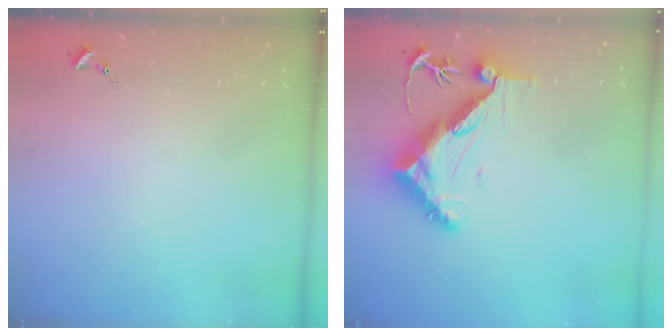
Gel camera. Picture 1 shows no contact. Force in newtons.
{"total": 12.8, "press": 12.8, "slide": 1.2}